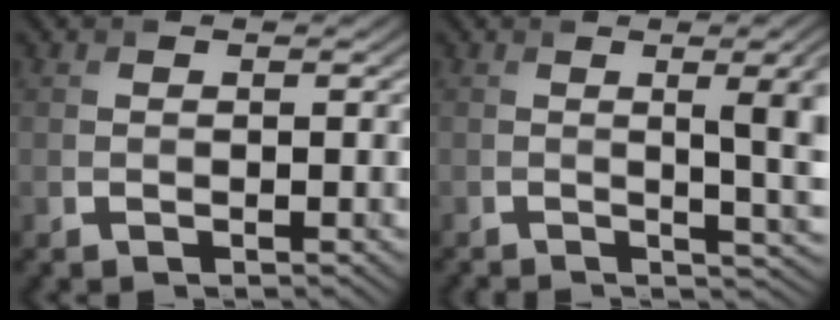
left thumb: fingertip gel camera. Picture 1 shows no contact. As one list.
[{"total": 9.2, "force": [-0.3, 2.9, 8.8], "torque": [-0.090, 0.012, -0.001]}]